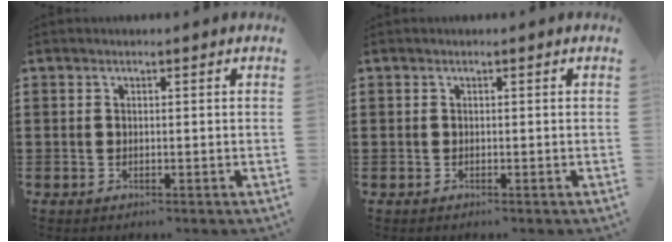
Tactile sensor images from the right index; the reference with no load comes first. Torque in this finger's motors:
{"motor_torque": [-1.86, 0.28, -1.05, -0.14]}